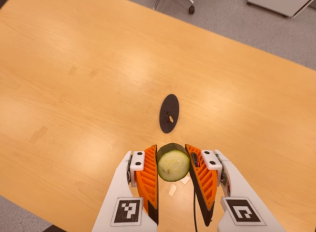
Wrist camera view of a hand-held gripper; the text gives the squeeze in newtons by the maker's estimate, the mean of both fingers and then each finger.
{"total": 10.7, "left": 10.0, "right": 11.5}